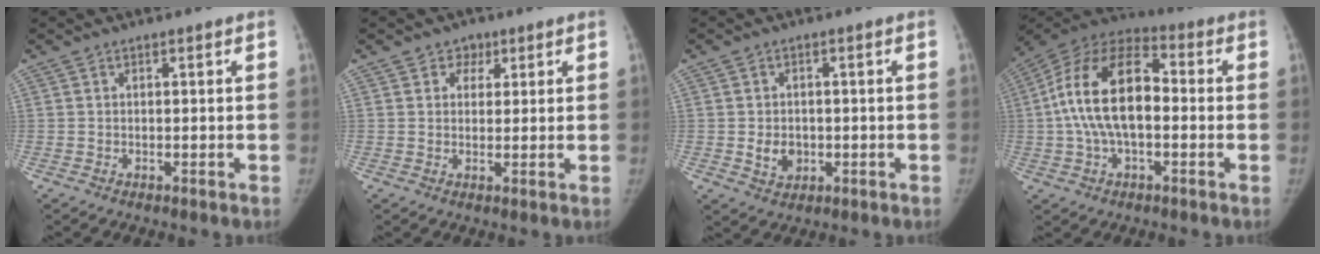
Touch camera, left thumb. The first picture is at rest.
{"total": 3.3, "force": [1.7, 2.7, 0.8], "torque": [0.015, -0.005, 0.021]}
{"total": 4.4, "force": [-0.7, 3.6, 2.4], "torque": [-0.025, 0.002, -0.003]}
{"total": 17.9, "force": [-0.1, 9.8, 14.9], "torque": [-0.278, 0.039, -0.010]}